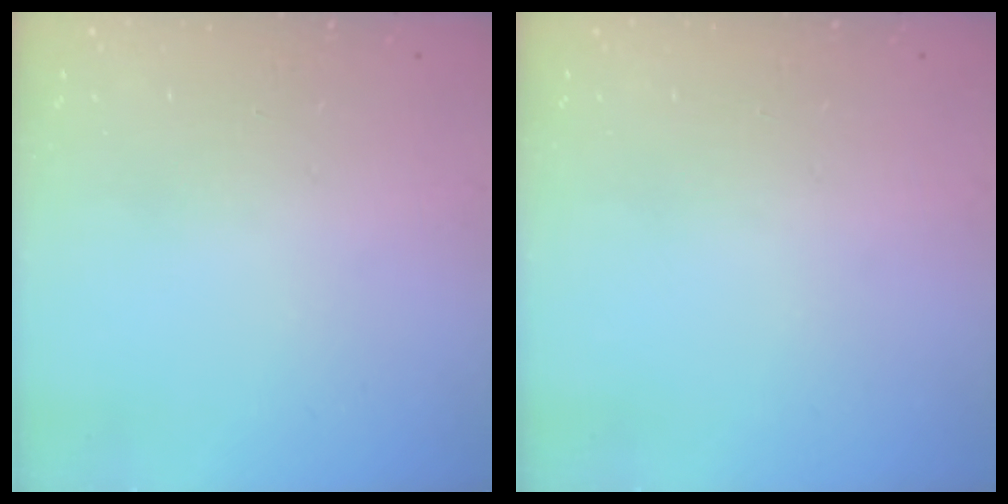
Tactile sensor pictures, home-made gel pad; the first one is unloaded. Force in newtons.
{"total": 0.0}